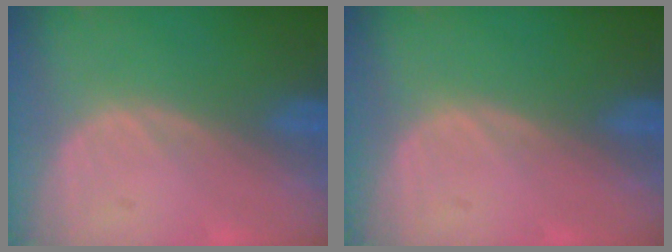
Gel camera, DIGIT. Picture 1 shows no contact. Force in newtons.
{"total": 0.0}